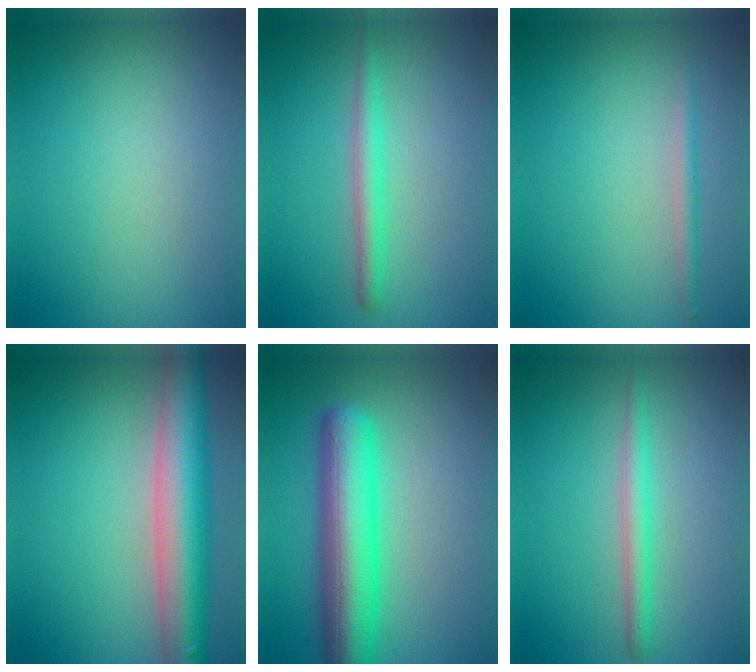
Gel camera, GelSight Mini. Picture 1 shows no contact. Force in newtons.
{"total": 2.2, "press": 2.2, "slide": 0.2}
{"total": 1.2, "press": 1.2, "slide": 0.0}
{"total": 8.9, "press": 8.9, "slide": 0.5}
{"total": 8.7, "press": 8.7, "slide": 0.2}
{"total": 2.3, "press": 2.3, "slide": 0.0}